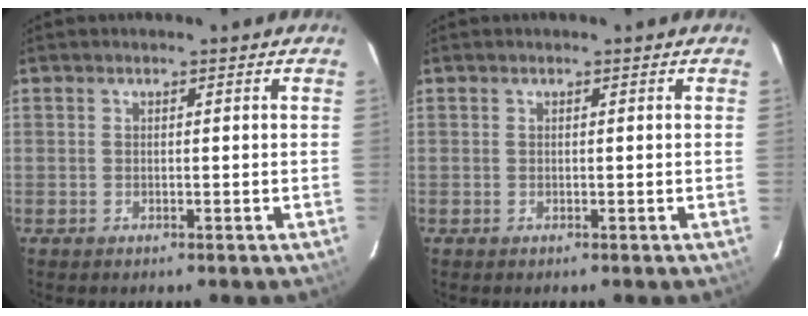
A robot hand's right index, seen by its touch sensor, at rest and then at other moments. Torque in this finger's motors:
{"motor_torque": [0.05, 0.05, 0.00, 0.00]}